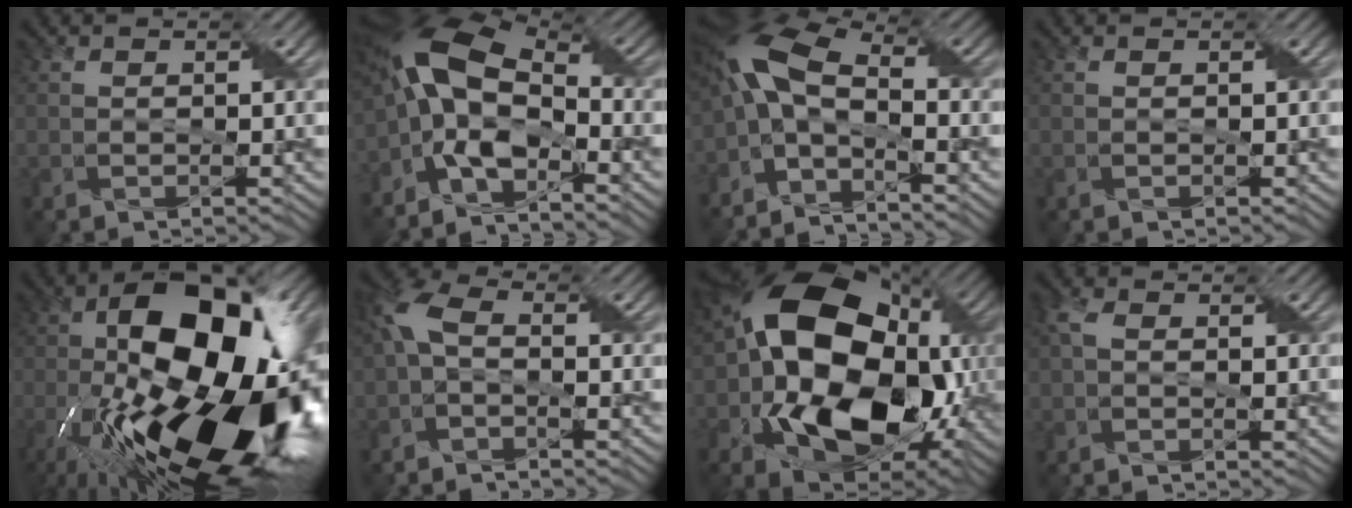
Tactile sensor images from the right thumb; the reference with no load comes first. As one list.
[{"total": 12.5, "force": [-3.9, 6.0, 10.3], "torque": [-0.232, 0.006, -0.088]}, {"total": 9.2, "force": [-3.3, 3.7, 7.7], "torque": [-0.181, 0.022, -0.086]}, {"total": 0.5, "force": [0.0, -0.4, -0.3], "torque": [0.002, 0.002, -0.001]}, {"total": 23.1, "force": [-5.6, 11.8, 19.0], "torque": [-0.353, -0.034, -0.082]}, {"total": 4.1, "force": [-1.4, 1.9, 3.4], "torque": [-0.102, 0.014, -0.047]}, {"total": 19.3, "force": [-1.5, 13.2, 14.0], "torque": [-0.305, -0.028, -0.013]}, {"total": 1.6, "force": [0.2, 0.9, 1.3], "torque": [-0.041, 0.011, -0.006]}]